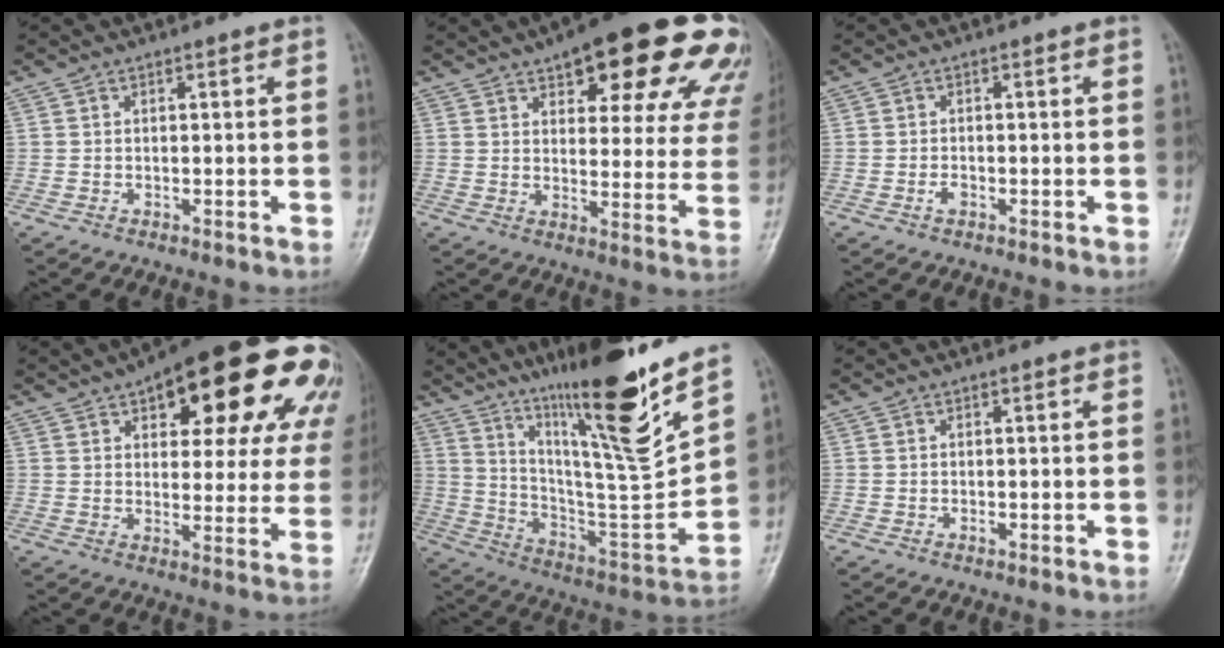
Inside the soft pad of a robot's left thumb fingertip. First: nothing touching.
{"total": 24.4, "force": [14.3, 8.7, 17.7], "torque": [-0.193, -0.027, 0.175]}
{"total": 1.3, "force": [-0.7, 0.8, 0.9], "torque": [-0.016, 0.002, -0.014]}
{"total": 25.3, "force": [12.5, 10.7, 19.2], "torque": [-0.217, -0.001, 0.160]}
{"total": 23.3, "force": [15.9, 1.9, 16.9], "torque": [-0.239, -0.089, 0.279]}
{"total": 0.8, "force": [-0.1, 0.5, 0.6], "torque": [-0.005, 0.000, -0.002]}